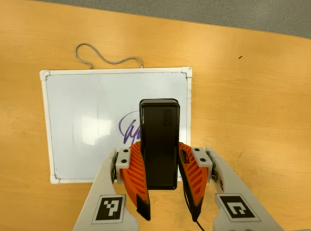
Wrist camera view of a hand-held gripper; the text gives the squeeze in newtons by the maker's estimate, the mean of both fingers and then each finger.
{"total": 10.8, "left": 8.7, "right": 12.8}